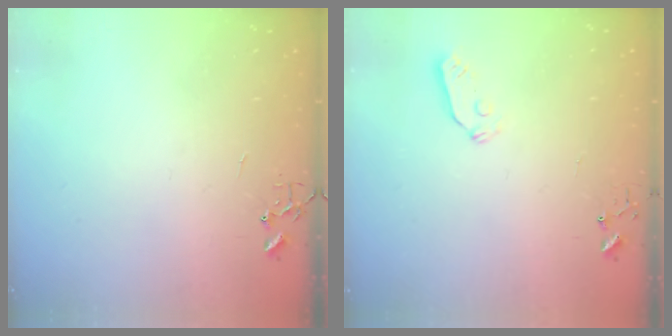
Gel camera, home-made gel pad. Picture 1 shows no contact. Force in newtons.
{"total": 3.9, "press": 3.8, "slide": 0.6}